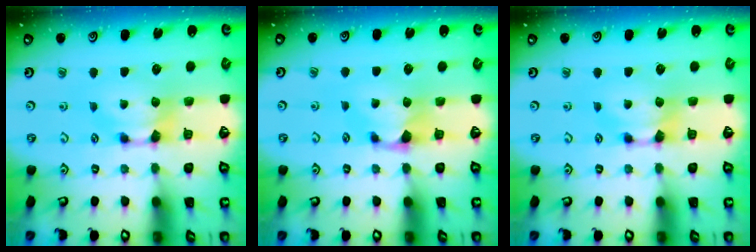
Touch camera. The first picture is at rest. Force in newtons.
{"total": 1.3, "press": 0.7, "slide": 1.0}
{"total": 0.0}